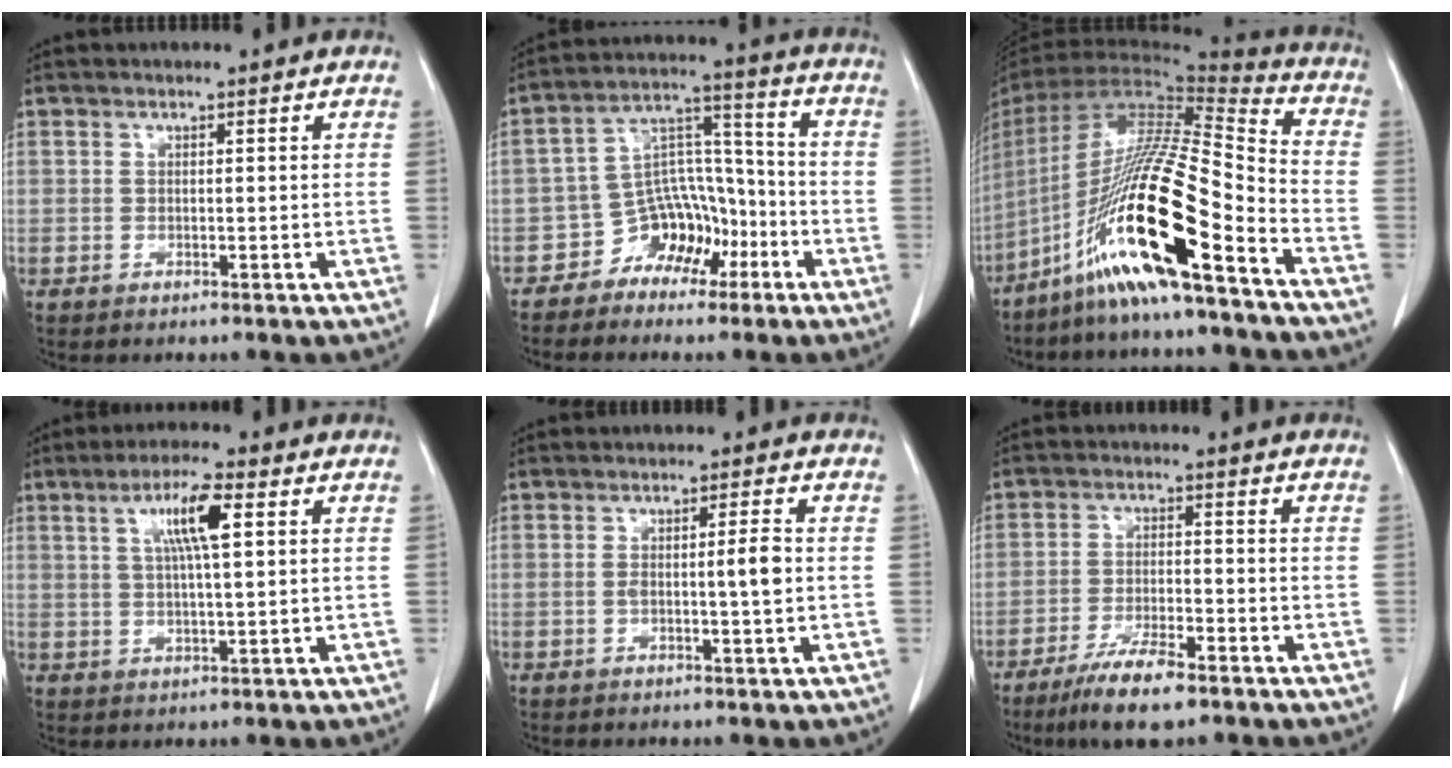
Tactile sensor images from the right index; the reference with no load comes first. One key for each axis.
{"total": 8.7, "fx": -5.0, "fy": 6.2, "fz": 3.4, "tx": -0.057, "ty": 0.043, "tz": -0.084}
{"total": 21.5, "fx": -12.6, "fy": 1.6, "fz": 17.4, "tx": -0.354, "ty": -0.022, "tz": -0.238}
{"total": 7.1, "fx": 2.5, "fy": 0.6, "fz": 6.6, "tx": -0.122, "ty": 0.006, "tz": 0.043}
{"total": 3.6, "fx": -0.1, "fy": 0.1, "fz": 3.6, "tx": -0.062, "ty": 0.001, "tz": -0.002}
{"total": 7.7, "fx": -5.3, "fy": 1.4, "fz": 5.3, "tx": -0.102, "ty": -0.013, "tz": -0.092}